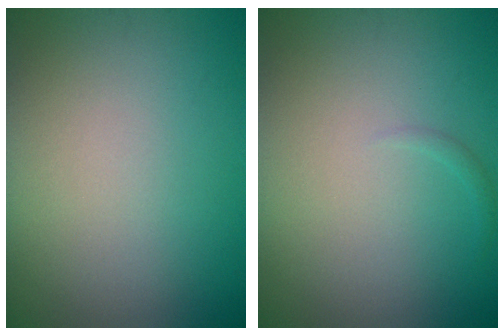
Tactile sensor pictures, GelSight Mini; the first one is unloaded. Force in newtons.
{"total": 0.5, "press": 0.5, "slide": 0.1}